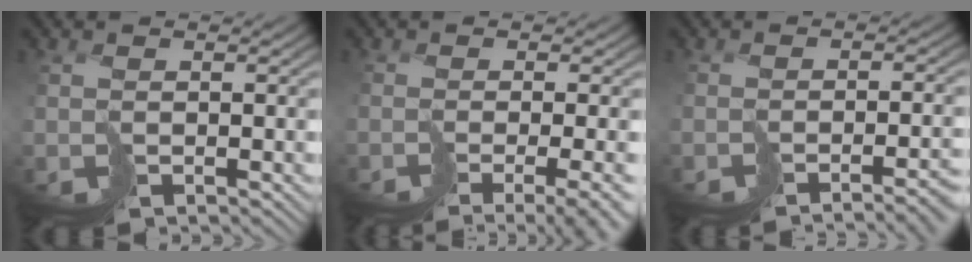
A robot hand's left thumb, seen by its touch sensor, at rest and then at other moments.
{"total": 7.6, "force": [-4.5, 2.0, 5.7], "torque": [-0.066, -0.011, -0.024]}
{"total": 4.8, "force": [-3.7, 0.3, 3.0], "torque": [-0.026, -0.011, -0.046]}